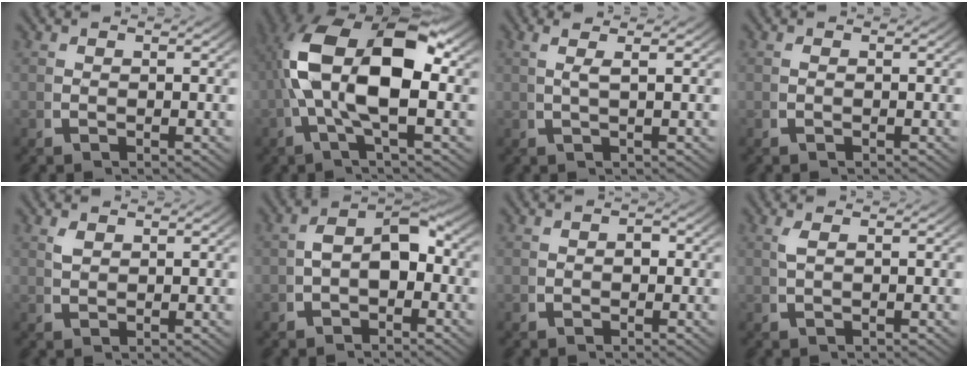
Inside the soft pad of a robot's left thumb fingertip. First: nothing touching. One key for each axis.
{"total": 13.9, "fx": 1.5, "fy": 7.1, "fz": 11.8, "tx": -0.233, "ty": -0.014, "tz": 0.020}
{"total": 2.2, "fx": 1.2, "fy": -0.2, "fz": 1.8, "tx": -0.034, "ty": 0.007, "tz": 0.023}
{"total": 0.0}
{"total": 1.2, "fx": 1.1, "fy": 0.0, "fz": 0.5, "tx": -0.008, "ty": 0.004, "tz": 0.028}
{"total": 5.9, "fx": -0.6, "fy": 3.7, "fz": 4.5, "tx": -0.074, "ty": -0.007, "tz": -0.008}
{"total": 0.9, "fx": -0.2, "fy": 0.6, "fz": 0.6, "tx": -0.012, "ty": -0.003, "tz": -0.005}
{"total": 1.1, "fx": 0.6, "fy": -0.2, "fz": 1.0, "tx": -0.025, "ty": 0.004, "tz": 0.014}